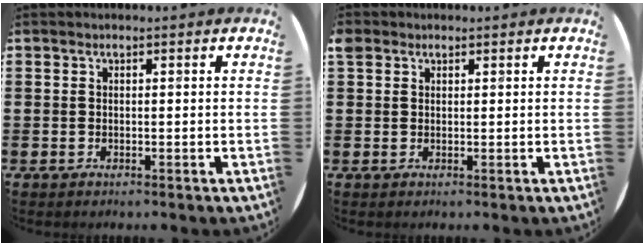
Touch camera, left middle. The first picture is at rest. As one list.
[{"total": 1.2, "force": [1.0, 0.7, 0.2], "torque": [0.002, 0.000, 0.018]}]